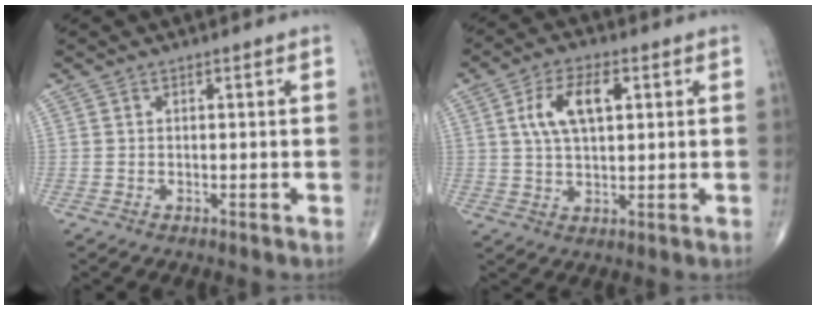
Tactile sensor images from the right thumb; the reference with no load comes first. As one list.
[{"total": 9.0, "force": [2.5, 4.4, 7.4], "torque": [-0.135, 0.004, 0.046]}]